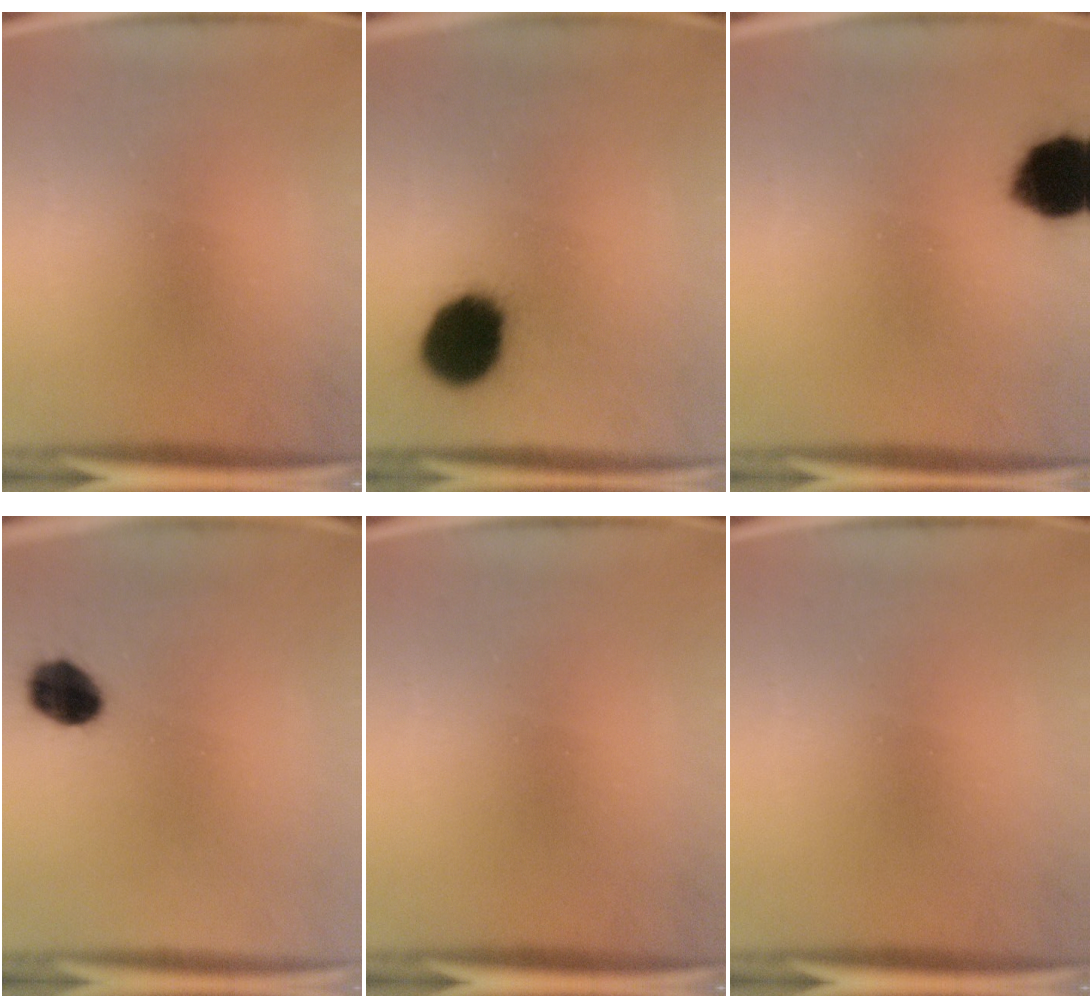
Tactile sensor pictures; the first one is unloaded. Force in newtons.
{"total": 13.7}
{"total": 13.1}
{"total": 8.0}
{"total": 0.0}
{"total": 0.0}